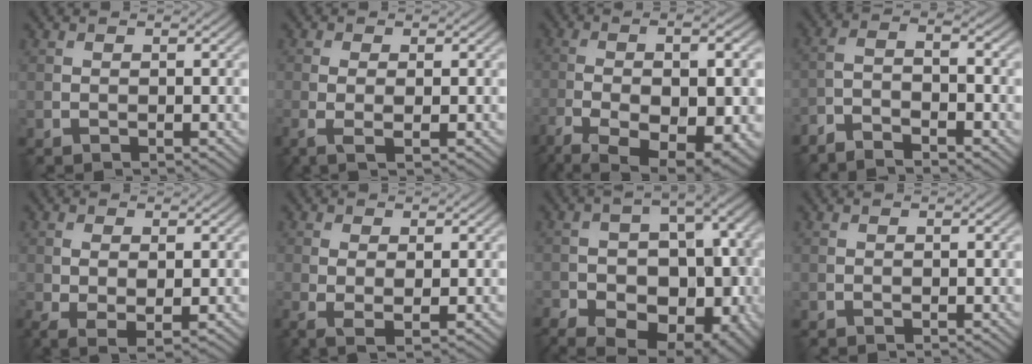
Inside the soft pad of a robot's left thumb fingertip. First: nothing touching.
{"total": 2.6, "force": [-0.4, 0.5, 2.5], "torque": [-0.059, -0.002, -0.011]}
{"total": 15.0, "force": [-6.7, 5.2, 12.4], "torque": [-0.221, -0.025, -0.090]}
{"total": 4.5, "force": [-3.6, 0.6, 2.5], "torque": [-0.054, -0.002, -0.076]}
{"total": 4.2, "force": [-0.4, 2.0, 3.7], "torque": [-0.081, -0.012, 0.001]}
{"total": 3.0, "force": [-0.1, 0.8, 2.9], "torque": [-0.065, -0.006, -0.002]}
{"total": 14.5, "force": [-6.6, 8.7, 9.5], "torque": [-0.140, -0.011, -0.090]}
{"total": 0.0}